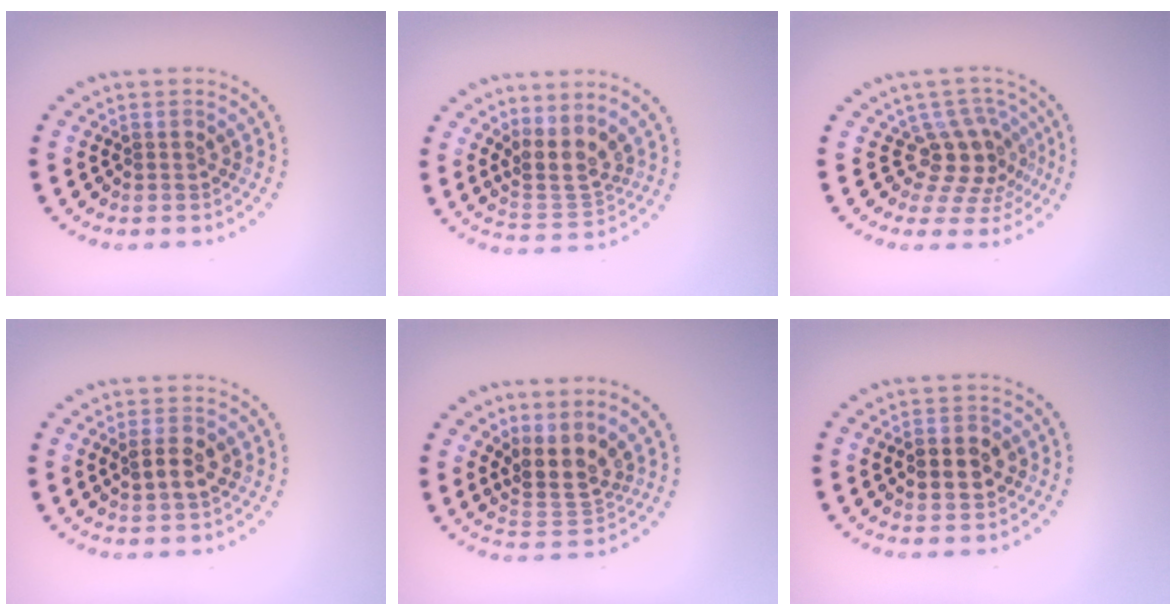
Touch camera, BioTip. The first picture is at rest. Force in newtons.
{"total": 3.2, "press": 2.4, "slide": 2.1}
{"total": 3.9, "press": 2.9, "slide": 2.7}
{"total": 2.4, "press": 2.3, "slide": 0.4}
{"total": 3.5, "press": 2.7, "slide": 2.3}
{"total": 3.8, "press": 3.8, "slide": 0.2}